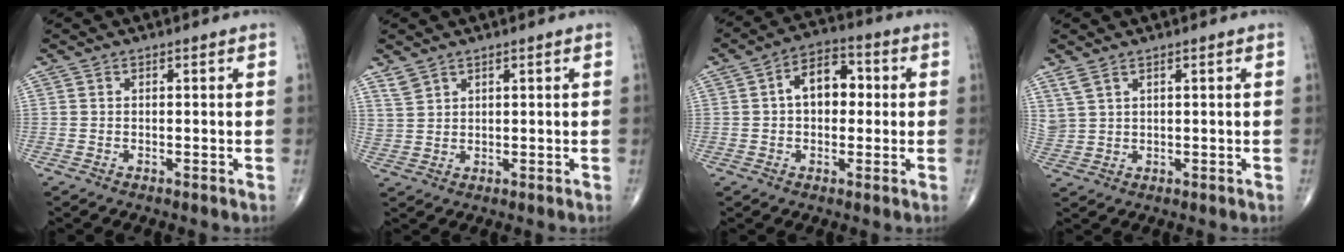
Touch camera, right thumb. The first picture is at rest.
{"total": 2.9, "force": [2.4, 1.3, 0.9], "torque": [-0.013, -0.010, 0.054]}
{"total": 8.8, "force": [0.9, 5.7, 6.6], "torque": [-0.079, 0.023, 0.007]}
{"total": 3.1, "force": [2.3, 1.2, 1.7], "torque": [-0.040, -0.005, 0.060]}